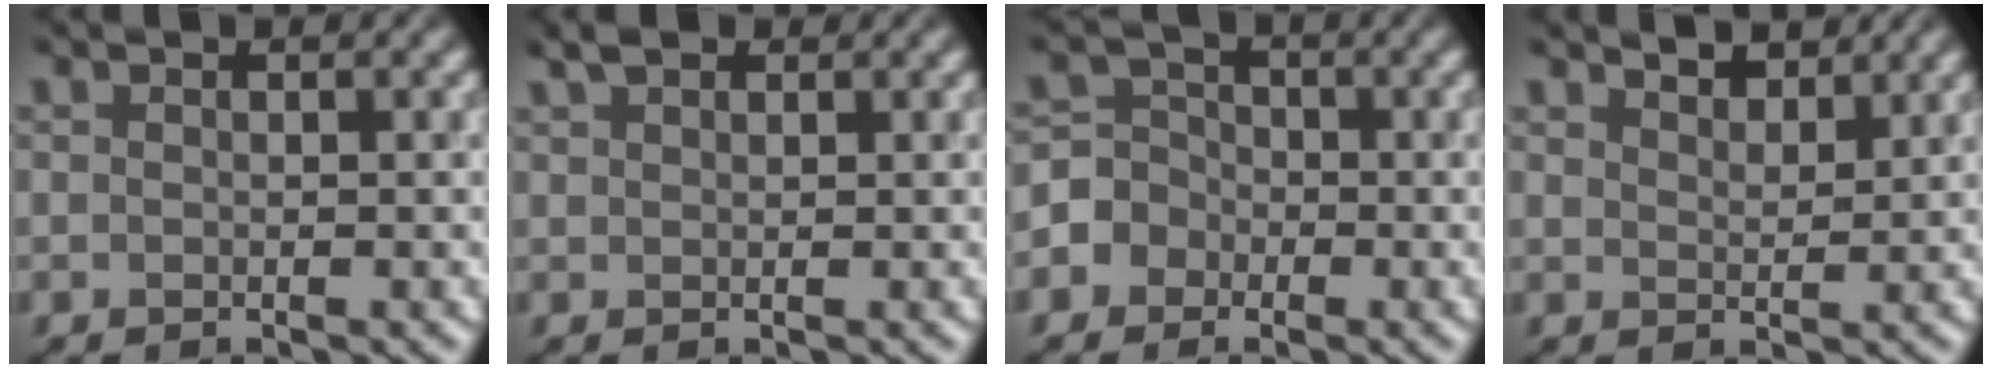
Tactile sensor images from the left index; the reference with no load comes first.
{"total": 1.5, "force": [1.3, 0.5, 0.5], "torque": [-0.005, 0.010, 0.026]}
{"total": 3.3, "force": [-1.2, 3.0, 0.1], "torque": [0.026, 0.016, -0.034]}
{"total": 3.0, "force": [2.9, 0.6, 0.6], "torque": [-0.006, 0.000, 0.046]}